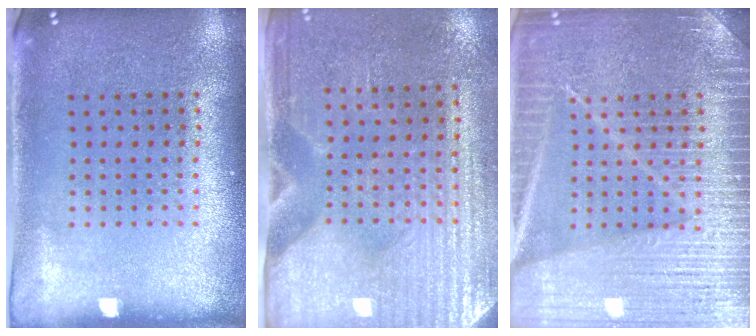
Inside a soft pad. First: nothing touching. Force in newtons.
{"total": 3.1, "press": 2.8, "slide": 1.4}
{"total": 6.8, "press": 6.7, "slide": 1.0}